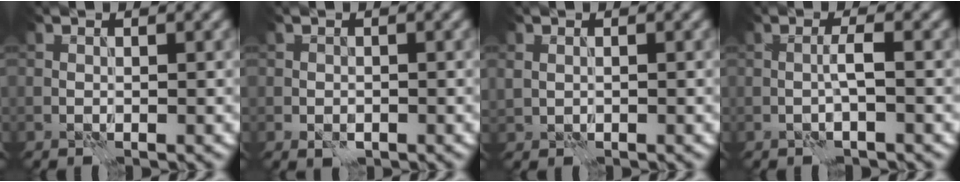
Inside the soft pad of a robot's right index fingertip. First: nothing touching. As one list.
[{"total": 1.2, "force": [-0.4, 1.0, 0.6], "torque": [-0.010, -0.005, -0.006]}, {"total": 0.6, "force": [0.1, 0.5, 0.3], "torque": [-0.006, -0.002, 0.006]}, {"total": 1.5, "force": [-0.3, 0.1, 1.4], "torque": [-0.028, 0.006, -0.008]}]